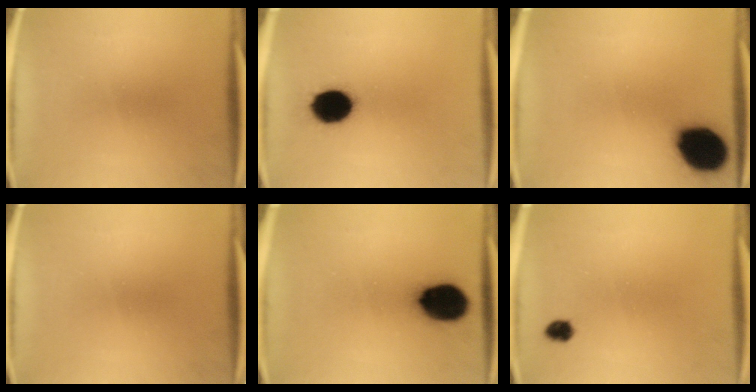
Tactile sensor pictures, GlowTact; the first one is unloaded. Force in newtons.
{"total": 12.2}
{"total": 15.8}
{"total": 0.0}
{"total": 14.7}
{"total": 2.1}